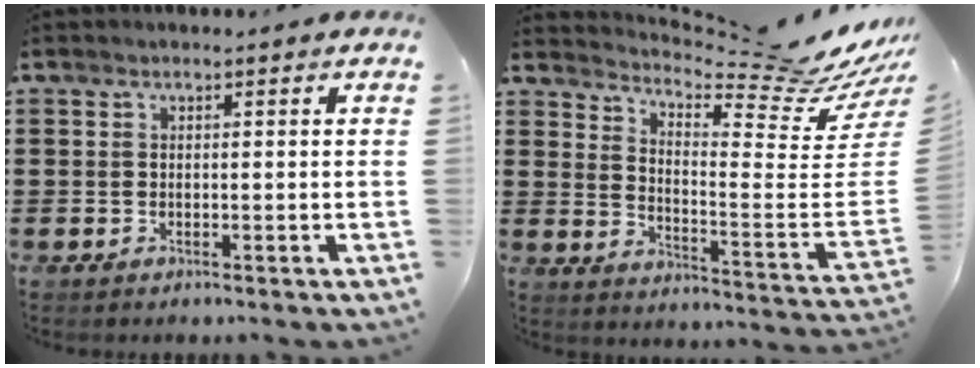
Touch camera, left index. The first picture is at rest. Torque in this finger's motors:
{"motor_torque": [-1.98, 0.16, -0.16, -0.01]}